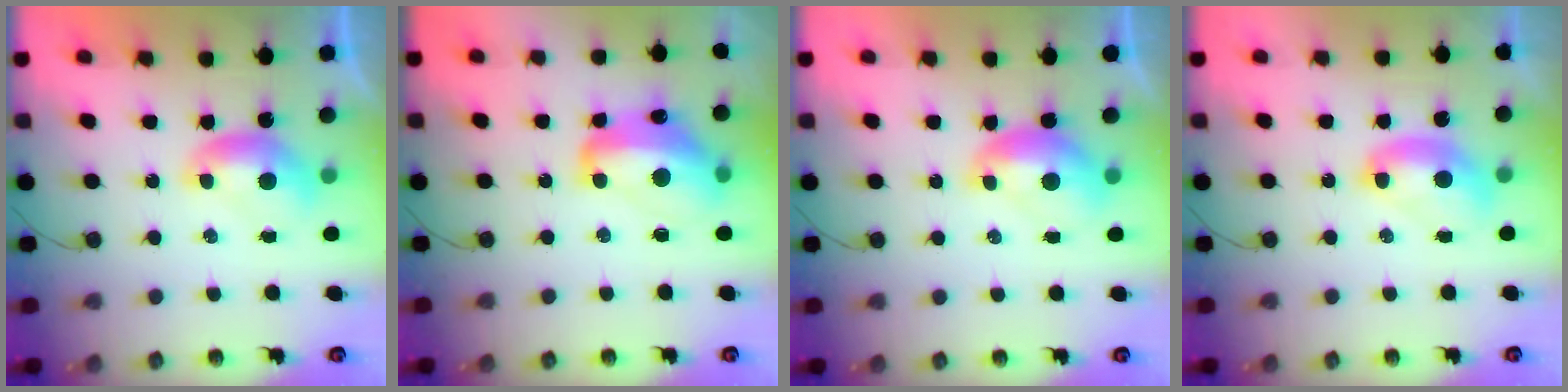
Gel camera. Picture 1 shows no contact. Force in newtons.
{"total": 10.4, "press": 10.3, "slide": 1.9}
{"total": 1.7, "press": 1.7, "slide": 0.4}
{"total": 2.5, "press": 2.5, "slide": 0.1}